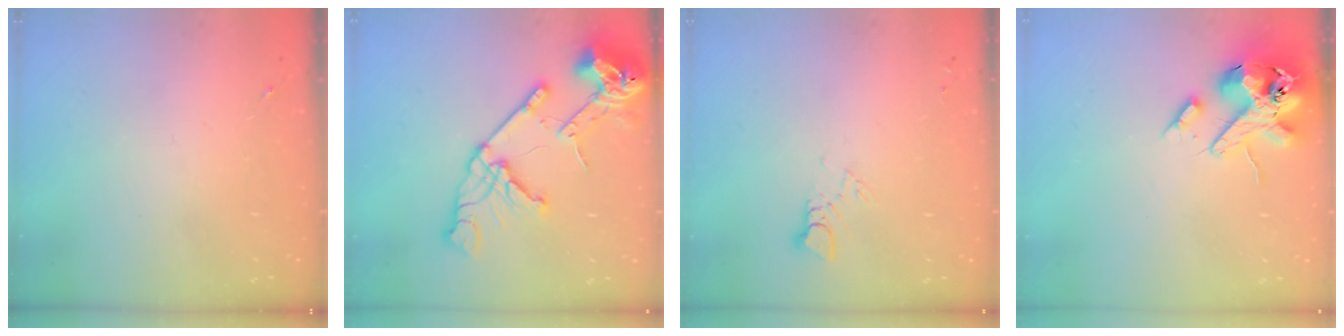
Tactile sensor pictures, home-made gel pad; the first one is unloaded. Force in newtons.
{"total": 24.0, "press": 23.9, "slide": 2.5}
{"total": 2.9, "press": 2.9, "slide": 0.2}
{"total": 16.9, "press": 16.7, "slide": 2.8}